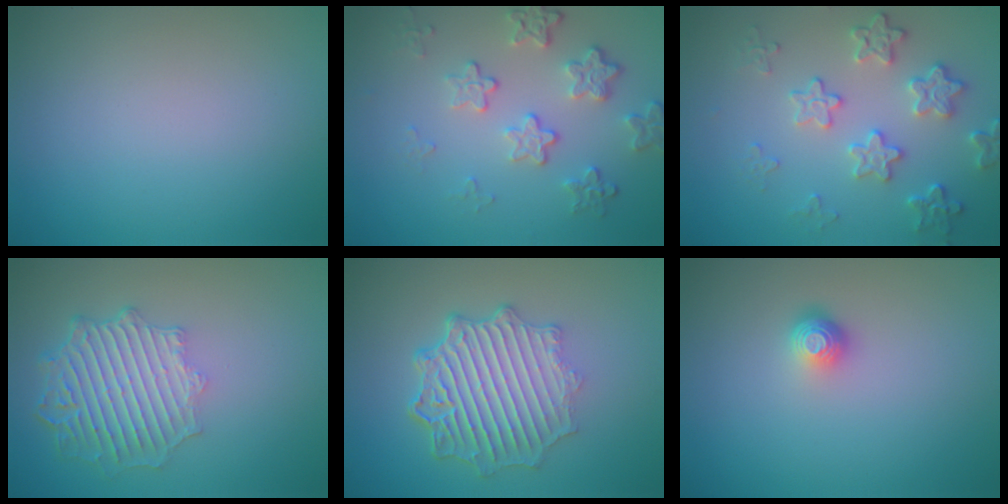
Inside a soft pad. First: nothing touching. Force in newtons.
{"total": 4.0, "press": 3.1, "slide": 2.6}
{"total": 4.0, "press": 3.5, "slide": 1.9}
{"total": 6.2, "press": 4.8, "slide": 3.8}
{"total": 7.0, "press": 5.3, "slide": 4.5}
{"total": 1.8, "press": 1.2, "slide": 1.3}